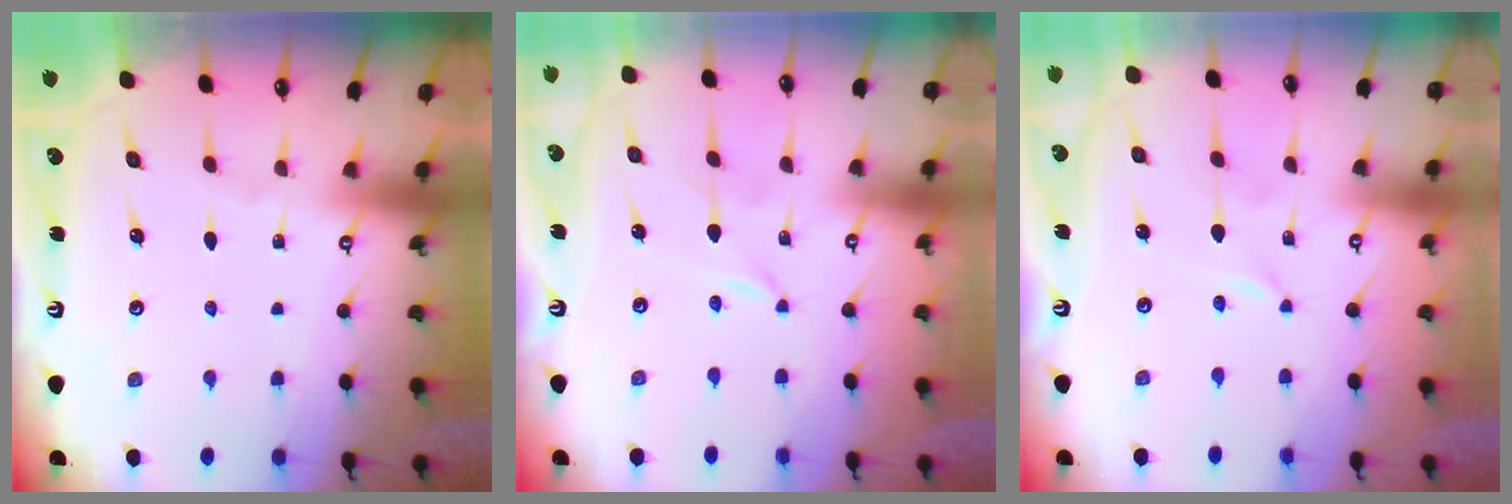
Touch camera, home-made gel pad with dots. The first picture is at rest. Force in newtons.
{"total": 0.0}
{"total": 0.0}